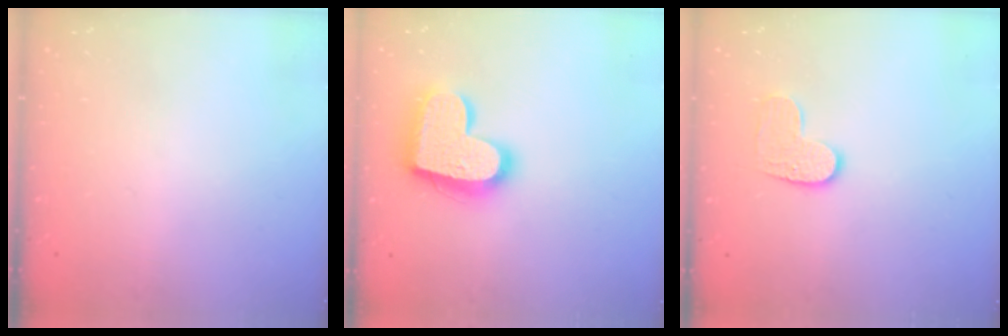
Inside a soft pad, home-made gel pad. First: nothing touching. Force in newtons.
{"total": 18.0, "press": 18.0, "slide": 1.1}
{"total": 7.0, "press": 7.0, "slide": 0.2}